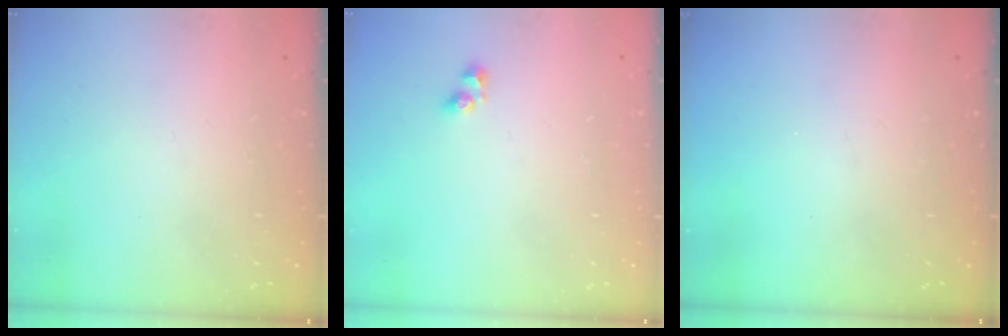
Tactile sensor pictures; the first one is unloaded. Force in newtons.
{"total": 4.0, "press": 4.0, "slide": 0.3}
{"total": 0.0}